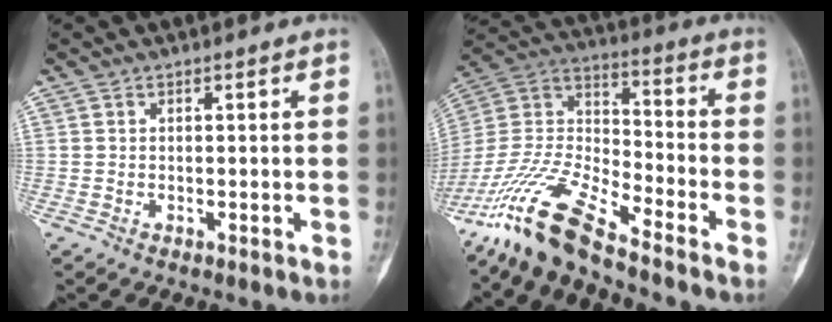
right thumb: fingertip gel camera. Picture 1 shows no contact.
{"total": 16.3, "force": [-13.0, 2.8, 9.4], "torque": [-0.202, 0.061, -0.257]}